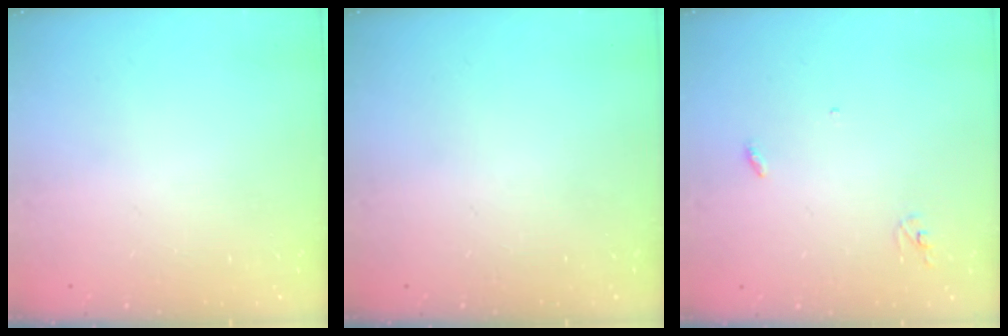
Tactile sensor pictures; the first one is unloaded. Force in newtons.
{"total": 0.0}
{"total": 3.0, "press": 2.9, "slide": 0.2}